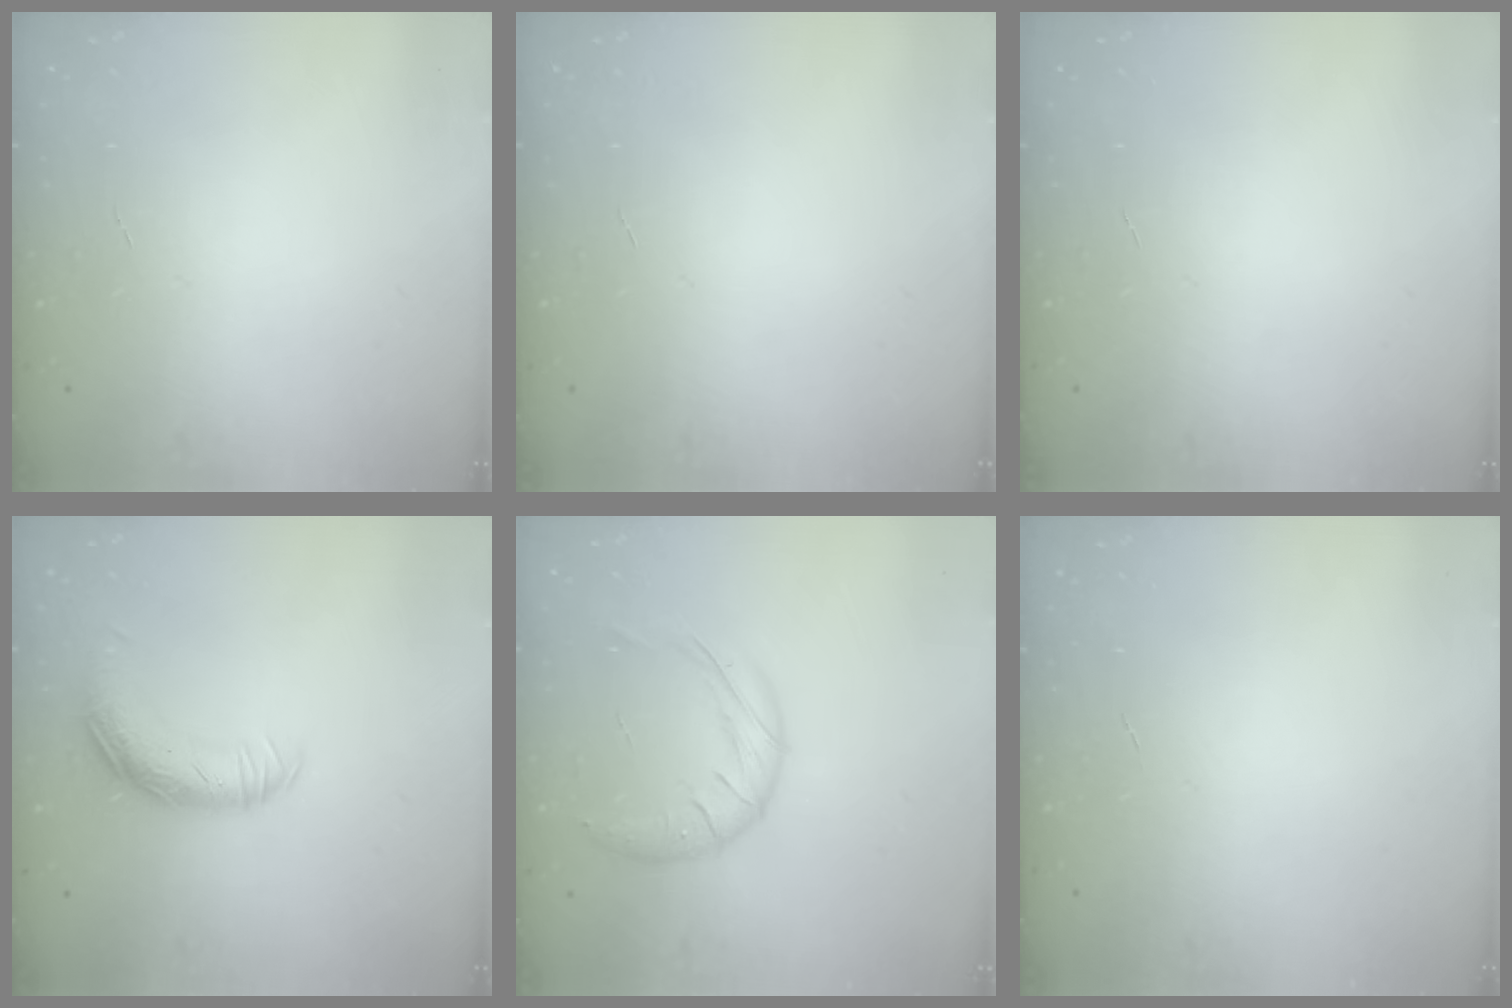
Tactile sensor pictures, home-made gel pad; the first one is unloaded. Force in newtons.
{"total": 0.0}
{"total": 0.0}
{"total": 13.8, "press": 13.7, "slide": 0.9}
{"total": 10.5, "press": 10.5, "slide": 0.8}
{"total": 0.0}